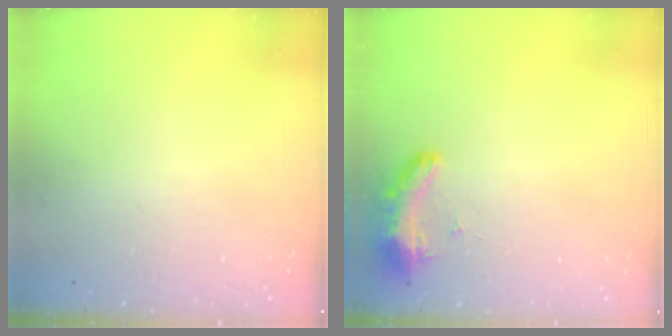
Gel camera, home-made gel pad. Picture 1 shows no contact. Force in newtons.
{"total": 8.6, "press": 8.5, "slide": 1.2}